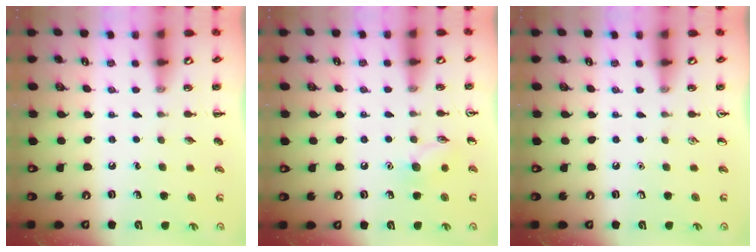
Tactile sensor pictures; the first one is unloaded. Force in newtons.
{"total": 7.2, "press": 7.2, "slide": 1.0}
{"total": 0.0}